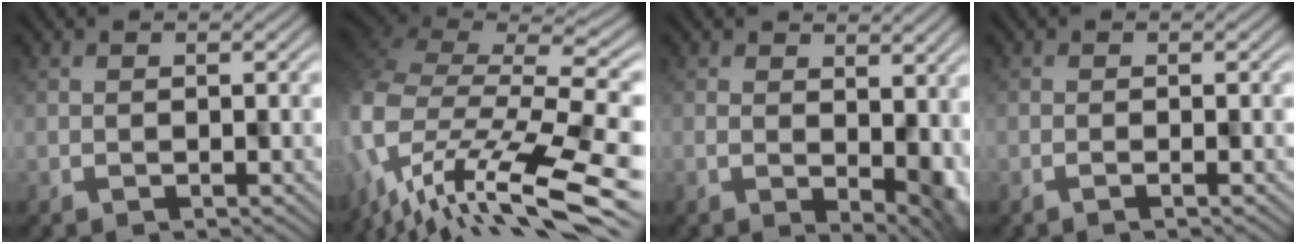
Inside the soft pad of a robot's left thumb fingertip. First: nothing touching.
{"total": 14.5, "force": [-6.2, 6.3, 11.5], "torque": [-0.281, 0.004, -0.090]}
{"total": 5.6, "force": [-0.5, 2.8, 4.8], "torque": [-0.067, -0.018, 0.016]}
{"total": 1.0, "force": [-0.5, 0.0, 0.9], "torque": [-0.010, 0.005, -0.016]}